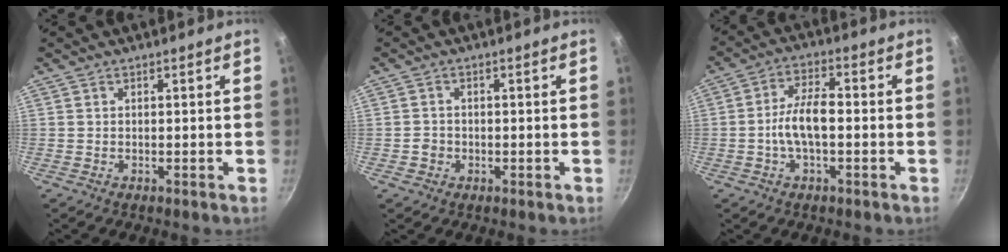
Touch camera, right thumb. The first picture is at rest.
{"total": 2.1, "force": [-0.6, 1.9, 0.6], "torque": [-0.004, 0.008, -0.009]}
{"total": 7.6, "force": [-1.1, 3.4, 6.7], "torque": [-0.119, 0.027, -0.029]}